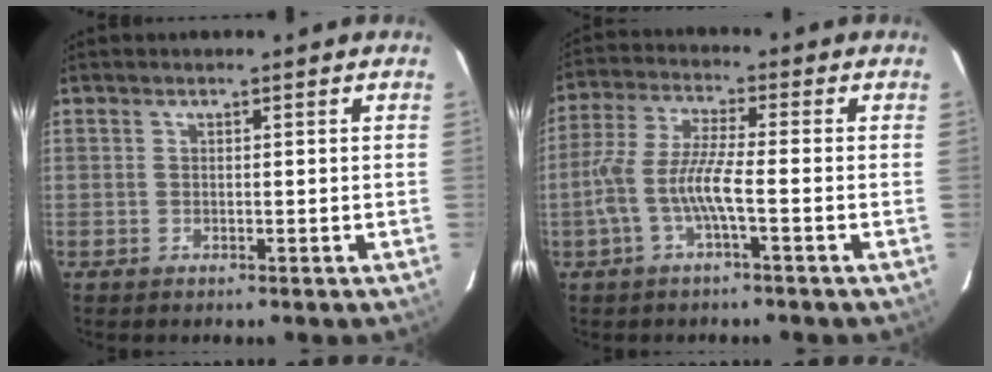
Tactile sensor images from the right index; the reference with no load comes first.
{"total": 8.0, "force": [-2.7, 0.8, 7.5], "torque": [-0.169, 0.004, -0.051]}